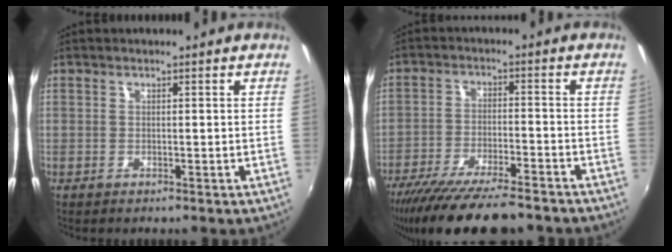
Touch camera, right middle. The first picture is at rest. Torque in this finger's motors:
{"motor_torque": [1.08, -1.06, 0.36, 0.13]}